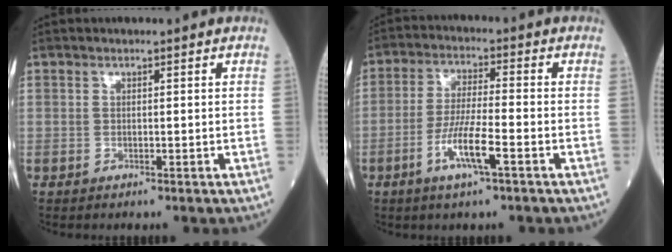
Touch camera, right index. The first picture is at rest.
{"total": 7.6, "force": [-3.2, 0.5, 6.9], "torque": [-0.136, -0.008, -0.062]}